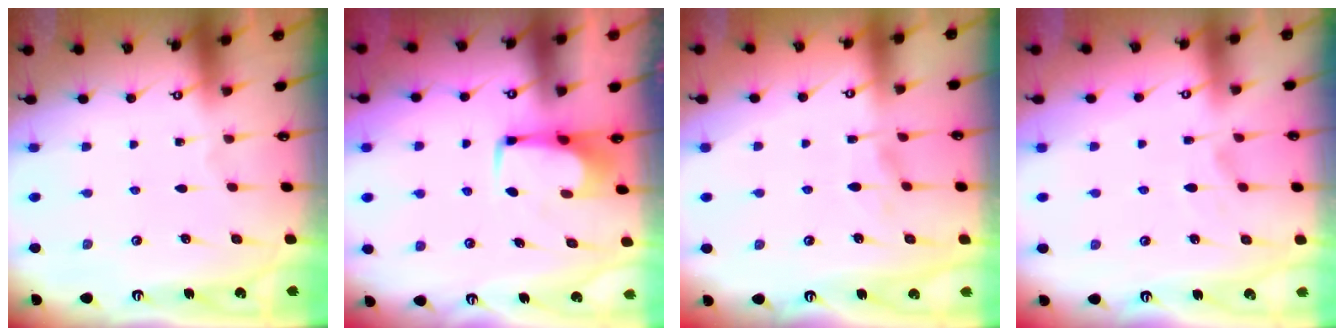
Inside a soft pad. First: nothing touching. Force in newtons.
{"total": 1.8, "press": 1.7, "slide": 0.7}
{"total": 2.0, "press": 1.7, "slide": 1.0}
{"total": 2.3, "press": 2.0, "slide": 1.2}